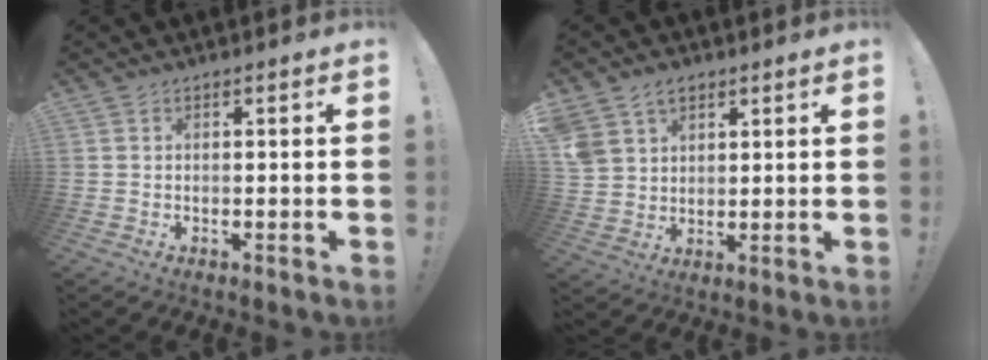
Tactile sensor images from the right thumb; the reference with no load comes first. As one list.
[{"total": 7.9, "force": [4.9, 5.6, 2.5], "torque": [-0.048, -0.021, 0.100]}]